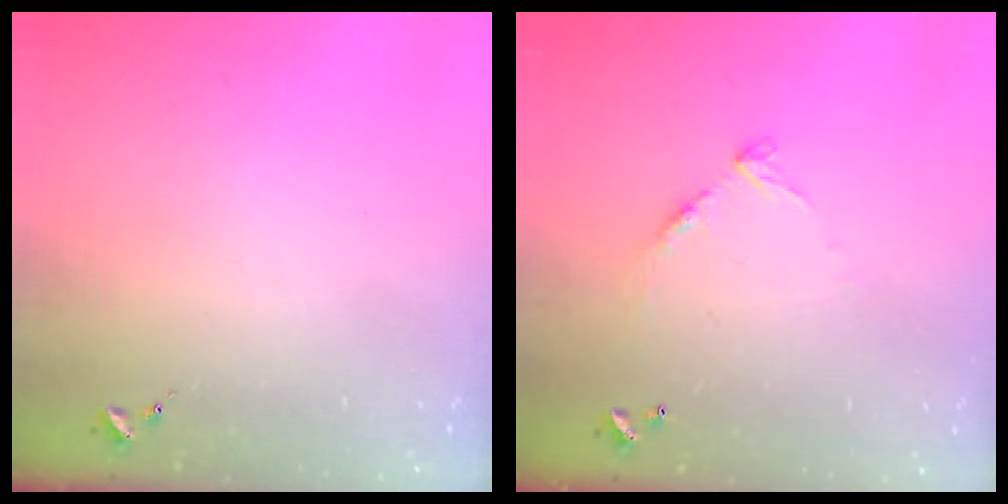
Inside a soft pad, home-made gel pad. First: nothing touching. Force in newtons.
{"total": 8.8, "press": 8.8, "slide": 0.7}